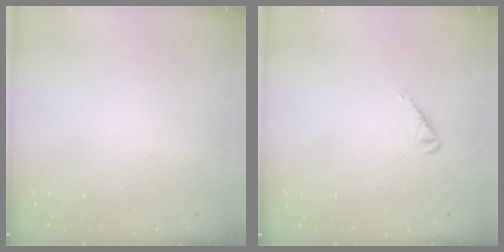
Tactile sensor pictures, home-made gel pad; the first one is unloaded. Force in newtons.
{"total": 2.6, "press": 2.5, "slide": 0.4}